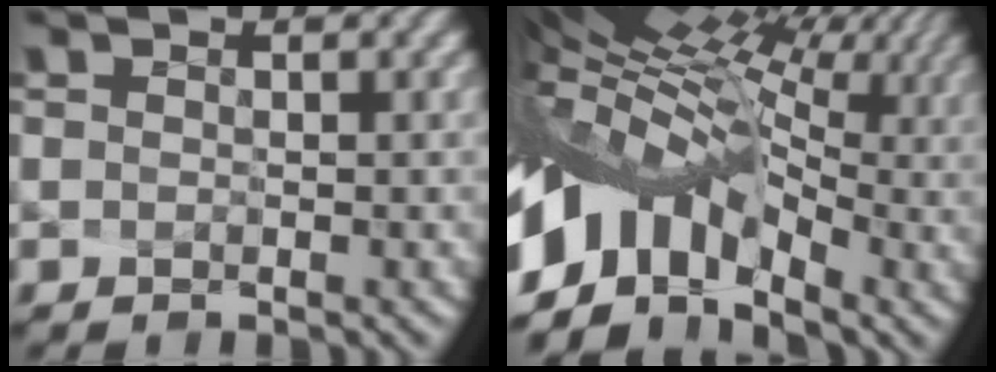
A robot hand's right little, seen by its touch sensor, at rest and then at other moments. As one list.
[{"total": 10.8, "force": [-0.9, 6.4, 8.6], "torque": [-0.175, 0.009, -0.007]}]